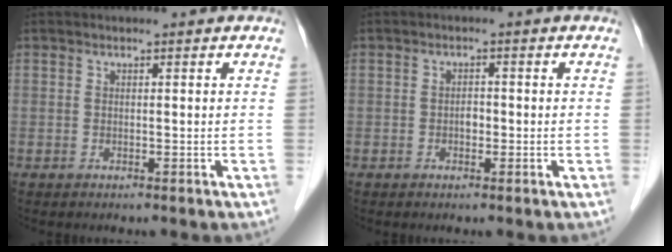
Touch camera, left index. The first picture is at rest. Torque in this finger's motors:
{"motor_torque": [-0.10, 0.15, -0.01, 0.00]}